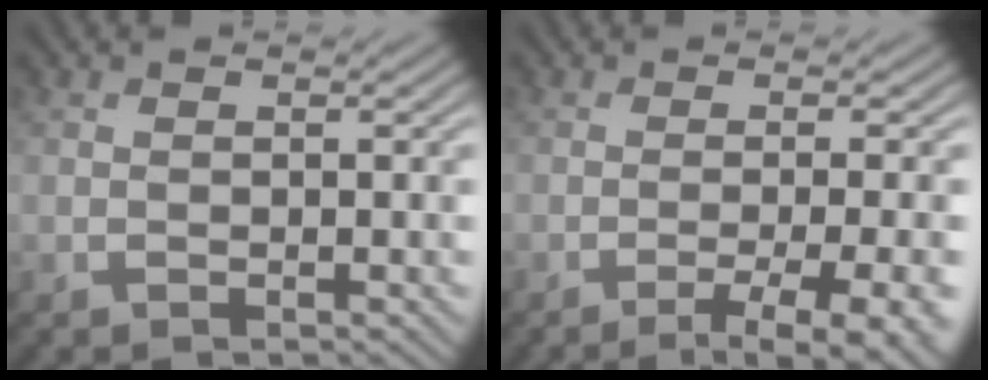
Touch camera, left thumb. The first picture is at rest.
{"total": 7.8, "force": [-3.9, 1.5, 6.6], "torque": [-0.084, 0.003, -0.050]}